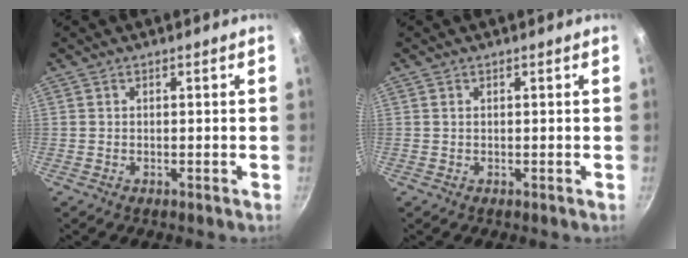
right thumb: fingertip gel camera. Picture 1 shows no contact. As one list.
[{"total": 0.0}]